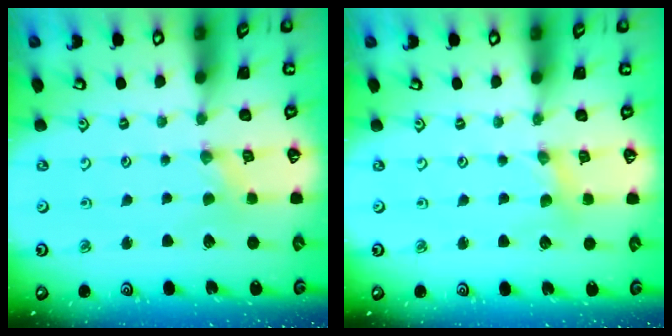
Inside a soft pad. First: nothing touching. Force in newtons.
{"total": 1.4, "press": 1.4, "slide": 0.3}